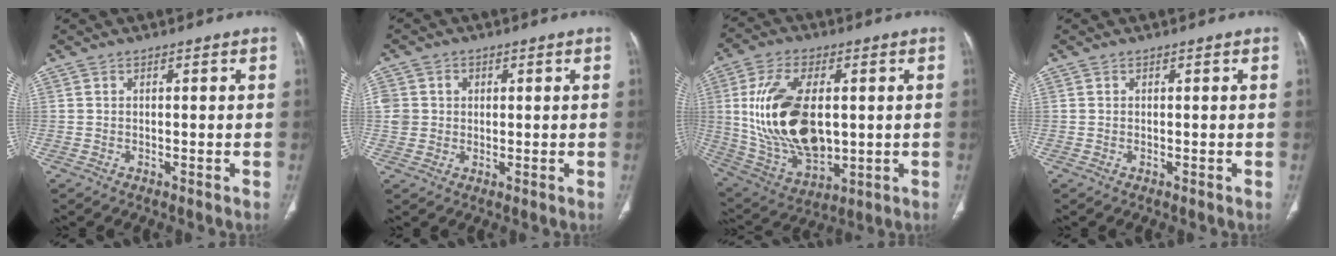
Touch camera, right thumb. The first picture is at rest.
{"total": 5.3, "force": [0.8, 4.9, 1.8], "torque": [-0.026, 0.007, 0.022]}
{"total": 21.2, "force": [1.5, 11.9, 17.5], "torque": [-0.328, -0.016, 0.045]}
{"total": 0.0}